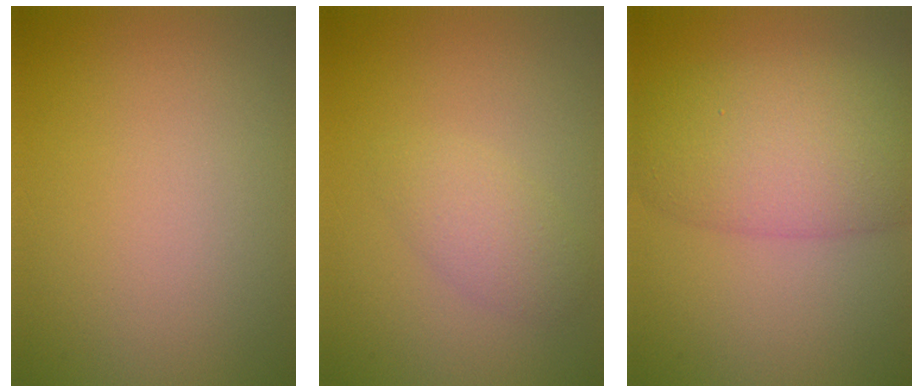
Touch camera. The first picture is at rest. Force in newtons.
{"total": 2.1, "press": 2.1, "slide": 0.1}
{"total": 7.5, "press": 7.5, "slide": 0.3}